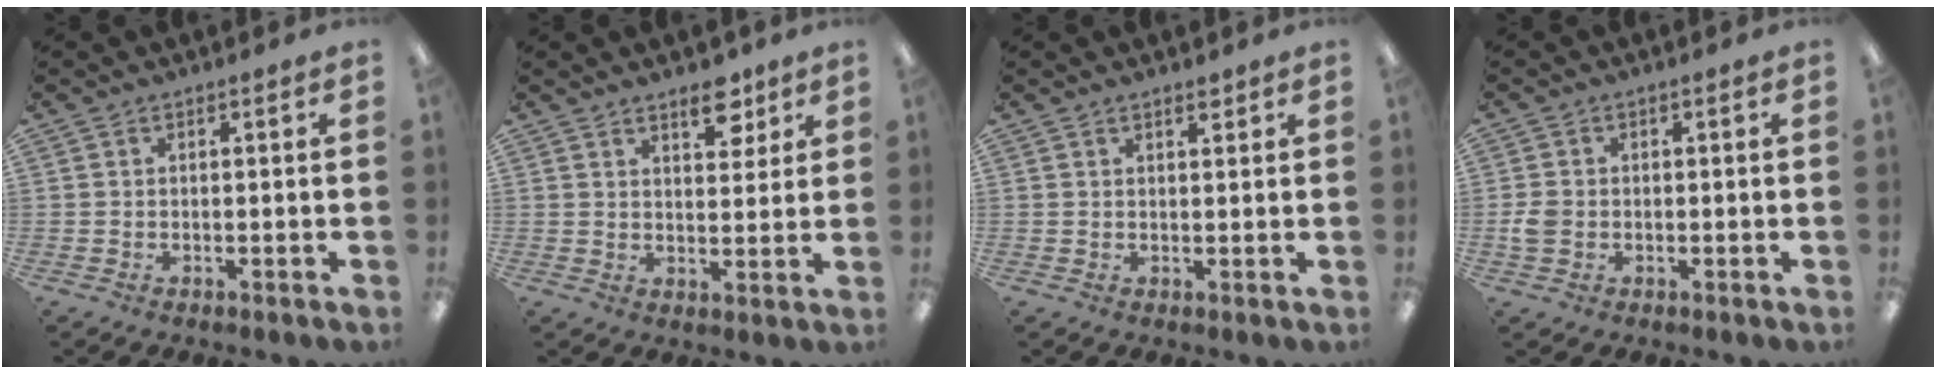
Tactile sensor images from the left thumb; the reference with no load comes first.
{"total": 7.4, "force": [5.2, 3.7, 3.9], "torque": [-0.025, -0.034, 0.083]}
{"total": 1.7, "force": [1.5, 0.5, 0.7], "torque": [-0.007, -0.004, 0.025]}
{"total": 3.1, "force": [-0.4, 2.6, 1.8], "torque": [-0.029, 0.006, -0.006]}